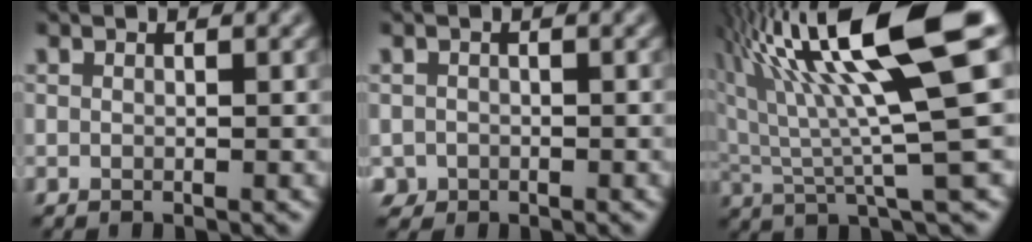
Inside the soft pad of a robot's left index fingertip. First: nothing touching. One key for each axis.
{"total": 1.2, "fx": -0.6, "fy": 1.0, "fz": -0.1, "tx": 0.006, "ty": -0.002, "tz": -0.012}
{"total": 14.5, "fx": 6.1, "fy": 2.8, "fz": 12.9, "tx": -0.224, "ty": 0.019, "tz": 0.110}